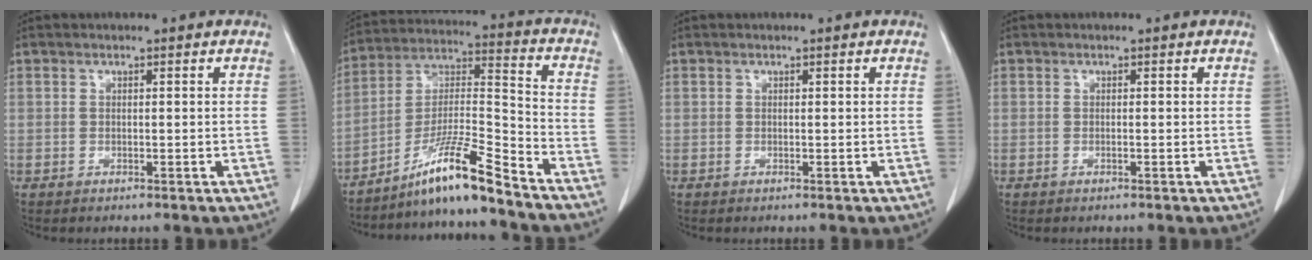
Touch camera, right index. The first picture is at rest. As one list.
[{"total": 12.2, "force": [-9.6, -0.9, 7.4], "torque": [-0.138, 0.001, -0.174]}, {"total": 0.0}, {"total": 0.0}]